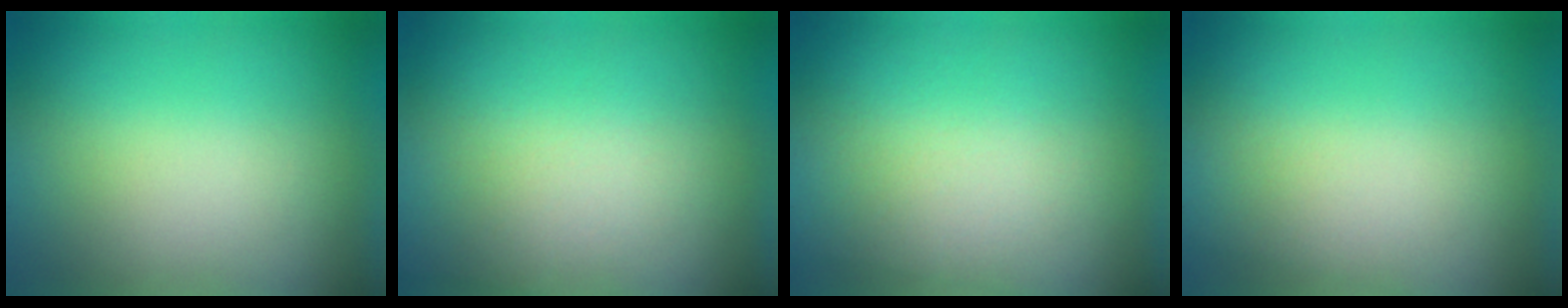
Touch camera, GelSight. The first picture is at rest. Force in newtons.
{"total": 3.0}
{"total": 2.8}
{"total": 1.0}